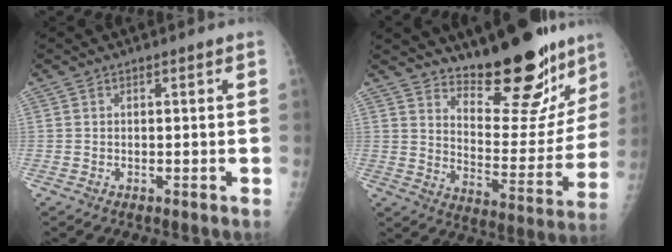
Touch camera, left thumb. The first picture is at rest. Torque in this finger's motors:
{"motor_torque": [0.30, 0.27, -0.13, -0.31, 0.05]}